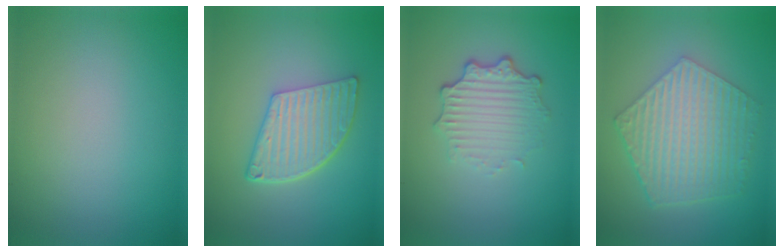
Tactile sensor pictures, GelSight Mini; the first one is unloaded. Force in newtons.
{"total": 5.6, "press": 4.1, "slide": 3.9}
{"total": 3.6, "press": 2.8, "slide": 2.2}
{"total": 6.6, "press": 4.7, "slide": 4.6}